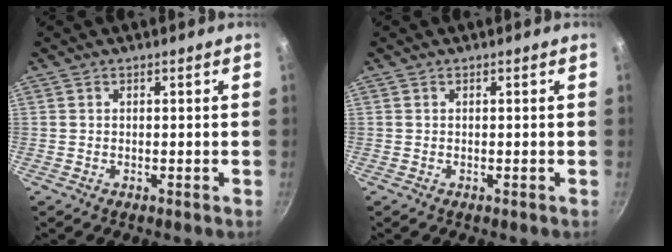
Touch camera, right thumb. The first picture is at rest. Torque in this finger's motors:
{"motor_torque": [0.00, 0.00, 0.01, -0.05, 0.00]}